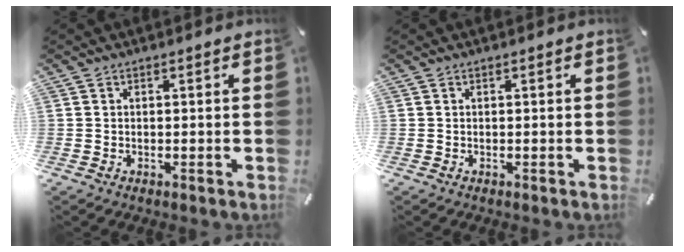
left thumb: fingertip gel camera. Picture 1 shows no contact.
{"total": 0.0}